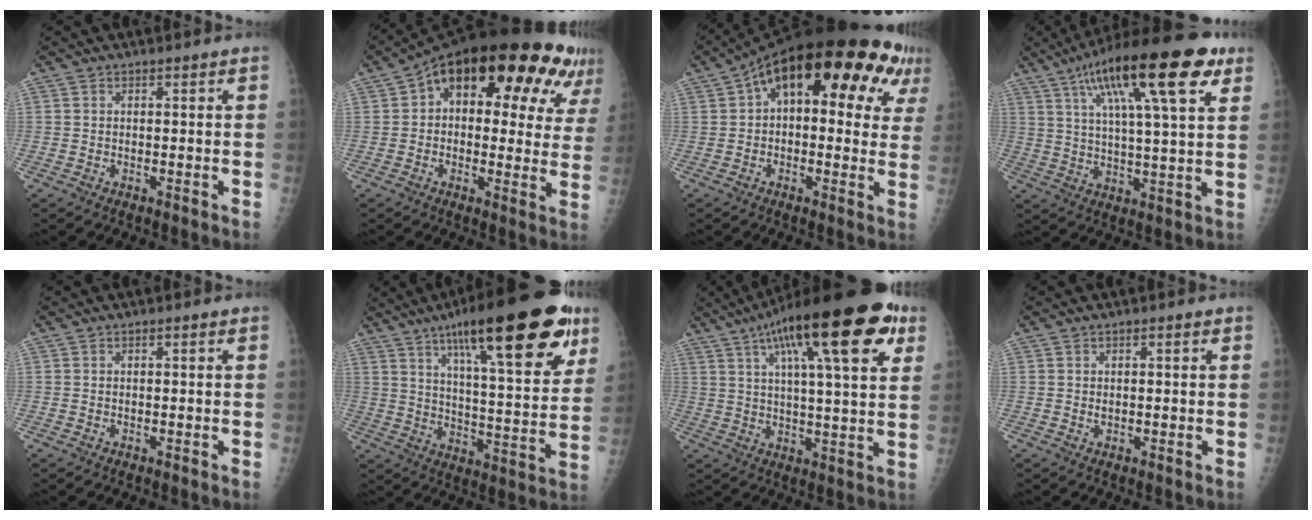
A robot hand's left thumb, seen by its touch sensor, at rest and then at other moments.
{"total": 22.6, "force": [10.4, 11.1, 16.7], "torque": [-0.192, 0.019, 0.139]}
{"total": 22.3, "force": [8.7, 10.7, 17.5], "torque": [-0.219, 0.038, 0.115]}
{"total": 22.4, "force": [11.0, 5.6, 18.8], "torque": [-0.292, 0.000, 0.172]}
{"total": 0.0}
{"total": 27.9, "force": [15.4, 7.1, 22.2], "torque": [-0.307, -0.032, 0.233]}
{"total": 24.1, "force": [11.6, 6.4, 20.2], "torque": [-0.297, 0.001, 0.170]}
{"total": 1.0, "force": [0.2, 0.5, 0.8], "torque": [-0.011, 0.003, 0.006]}